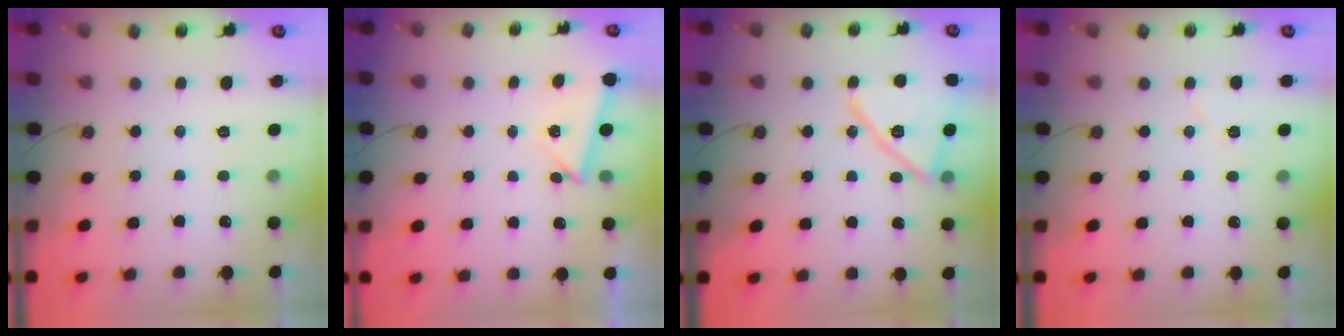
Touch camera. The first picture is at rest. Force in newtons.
{"total": 2.3, "press": 2.1, "slide": 1.0}
{"total": 16.3, "press": 16.3, "slide": 0.3}
{"total": 5.0, "press": 4.9, "slide": 1.3}